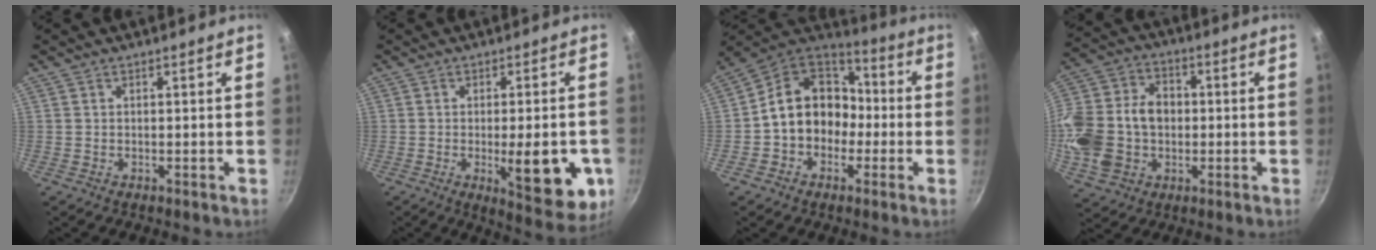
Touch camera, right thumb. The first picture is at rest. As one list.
[{"total": 14.1, "force": [-3.3, 4.6, 12.9], "torque": [-0.140, -0.004, -0.037]}, {"total": 14.0, "force": [-1.8, 11.6, 7.6], "torque": [-0.081, 0.056, -0.043]}, {"total": 19.5, "force": [-1.2, 14.9, 12.5], "torque": [-0.253, 0.037, -0.020]}]